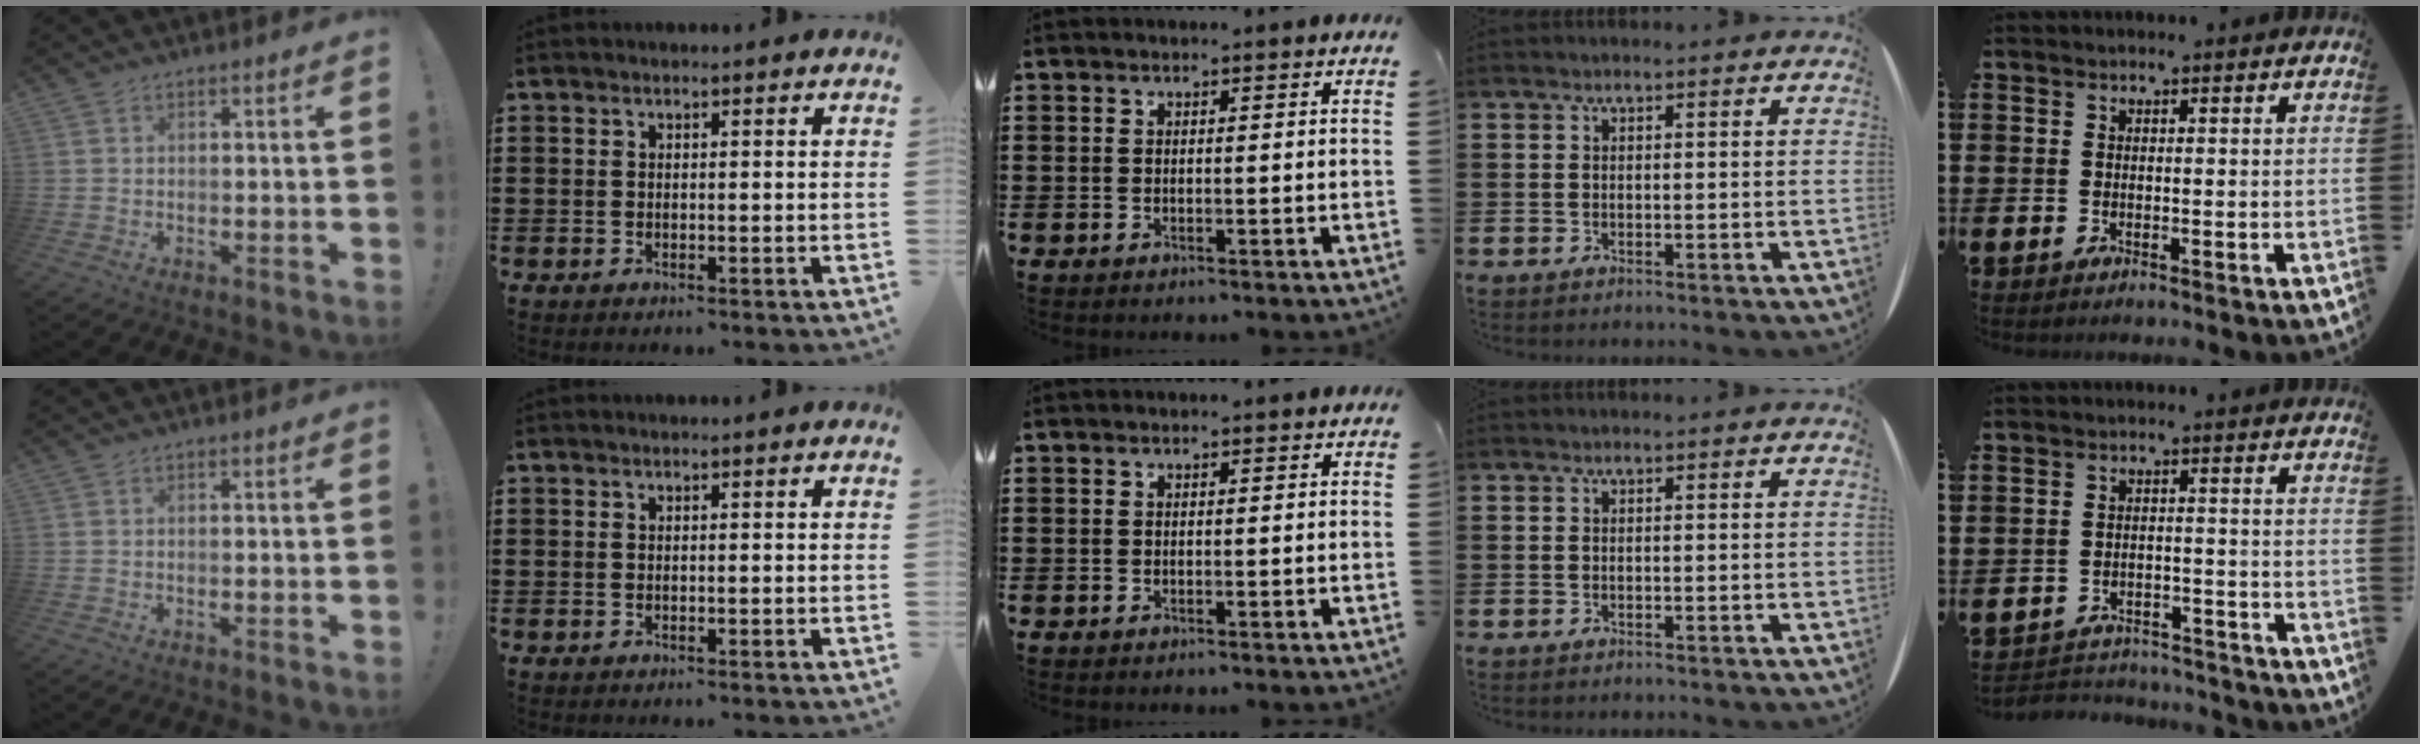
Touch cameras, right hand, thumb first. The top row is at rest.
{"little": {"total": 3.2, "force": [-3.2, 0.5, 0.0], "torque": [-0.006, 0.005, -0.068]}}